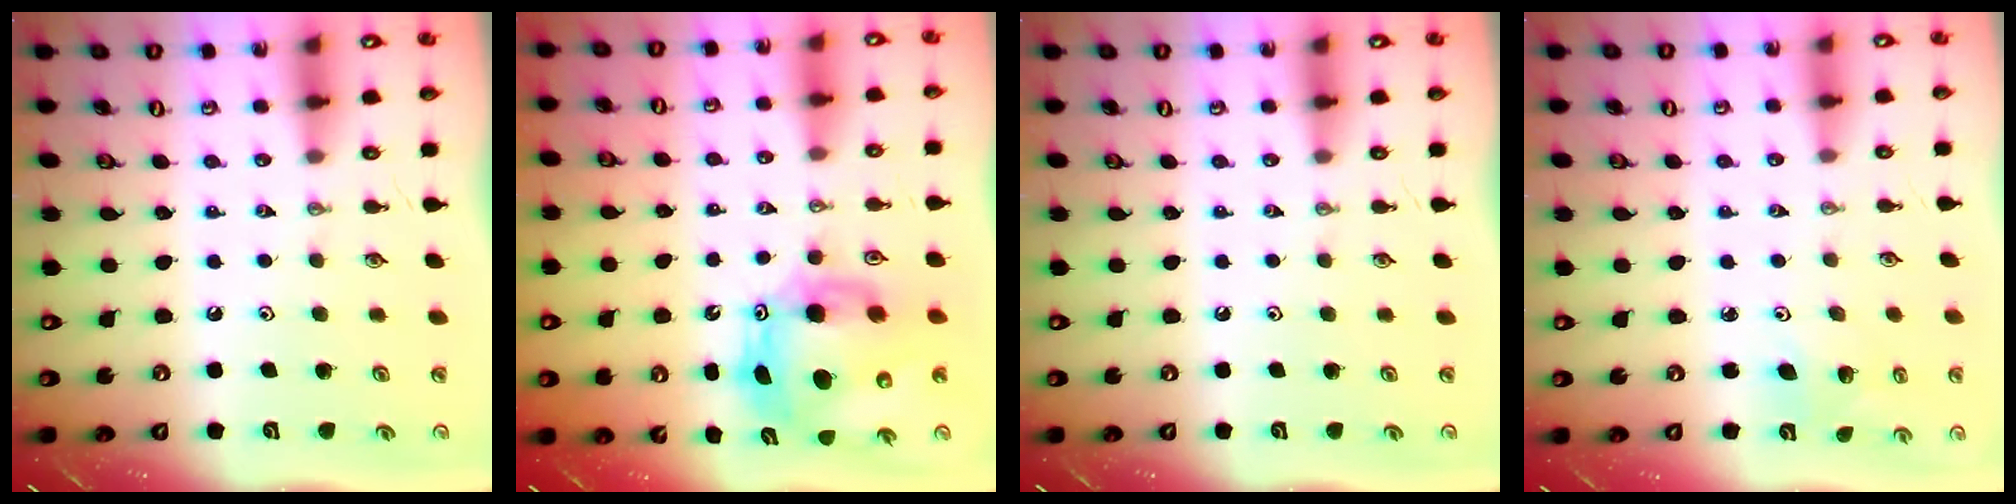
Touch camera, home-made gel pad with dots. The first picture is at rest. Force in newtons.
{"total": 11.2, "press": 11.1, "slide": 1.1}
{"total": 0.0}
{"total": 3.1, "press": 2.1, "slide": 2.3}